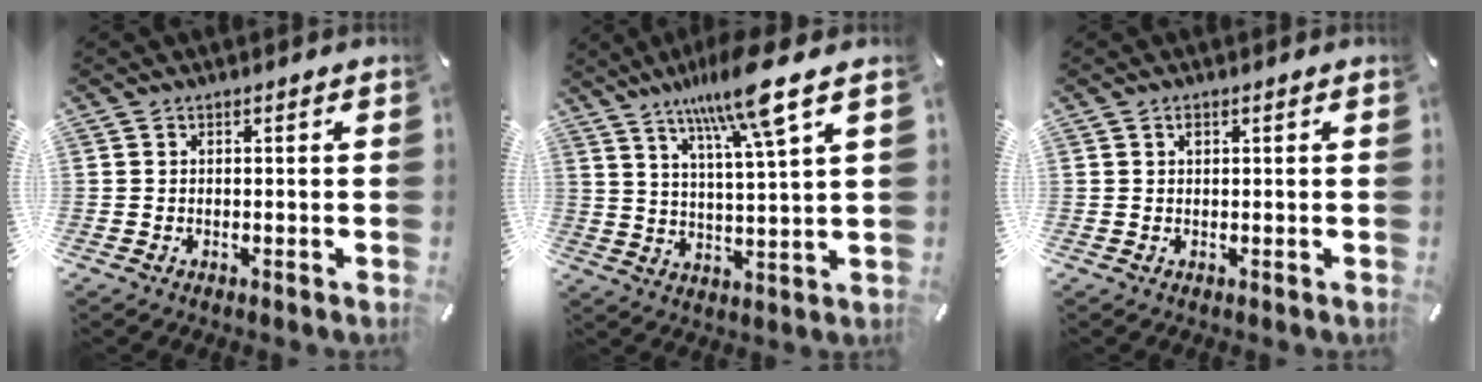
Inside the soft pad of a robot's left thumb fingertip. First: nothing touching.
{"total": 13.4, "force": [9.5, 1.0, 9.4], "torque": [-0.174, -0.039, 0.153]}
{"total": 0.8, "force": [0.3, 0.4, 0.6], "torque": [-0.014, 0.002, 0.006]}